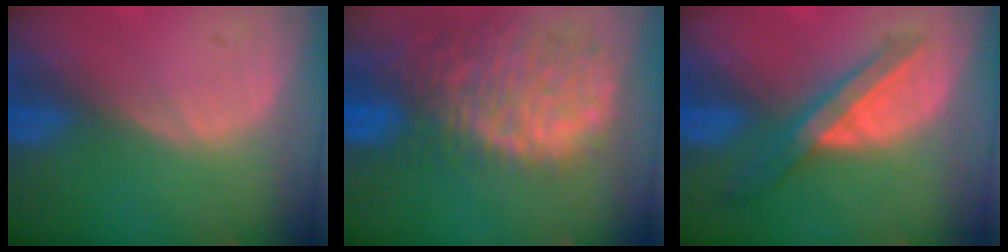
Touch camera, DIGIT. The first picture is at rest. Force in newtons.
{"total": 13.7, "press": 11.1, "slide": 7.9}
{"total": 5.8, "press": 5.5, "slide": 1.9}